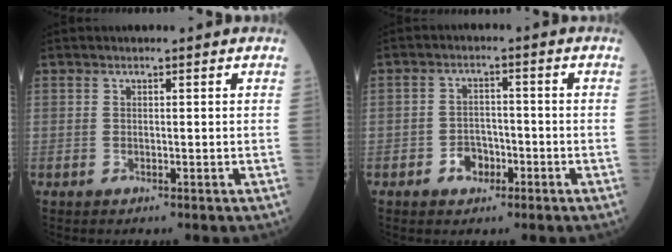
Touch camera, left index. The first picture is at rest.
{"total": 3.6, "force": [-1.9, 2.5, 1.7], "torque": [-0.029, 0.005, -0.031]}